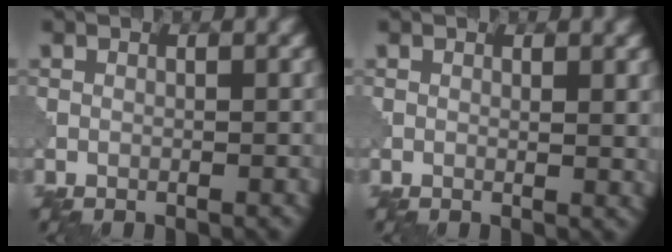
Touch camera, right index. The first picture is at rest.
{"total": 1.1, "force": [0.7, 0.4, 0.8], "torque": [-0.008, -0.002, 0.012]}